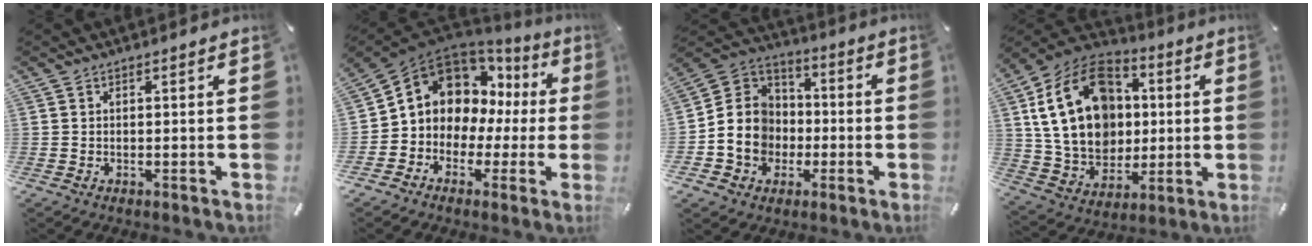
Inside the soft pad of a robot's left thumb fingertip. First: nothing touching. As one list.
[{"total": 9.4, "force": [2.3, 8.6, 2.9], "torque": [-0.068, -0.030, 0.051]}, {"total": 12.5, "force": [-3.1, 11.5, 3.9], "torque": [-0.096, 0.012, -0.057]}, {"total": 23.1, "force": [3.1, 18.1, 13.9], "torque": [-0.271, 0.004, 0.059]}]